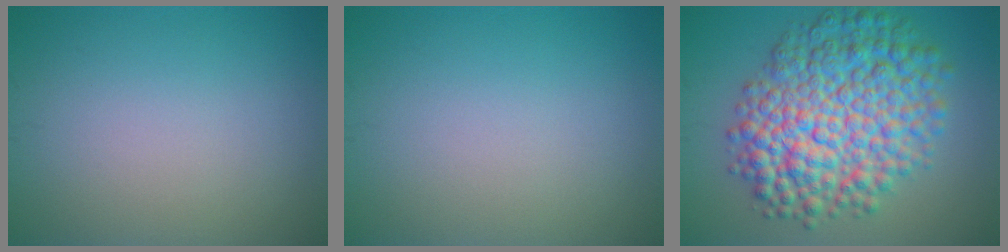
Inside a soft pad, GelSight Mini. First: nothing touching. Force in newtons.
{"total": 0.0}
{"total": 10.9, "press": 10.9, "slide": 0.2}